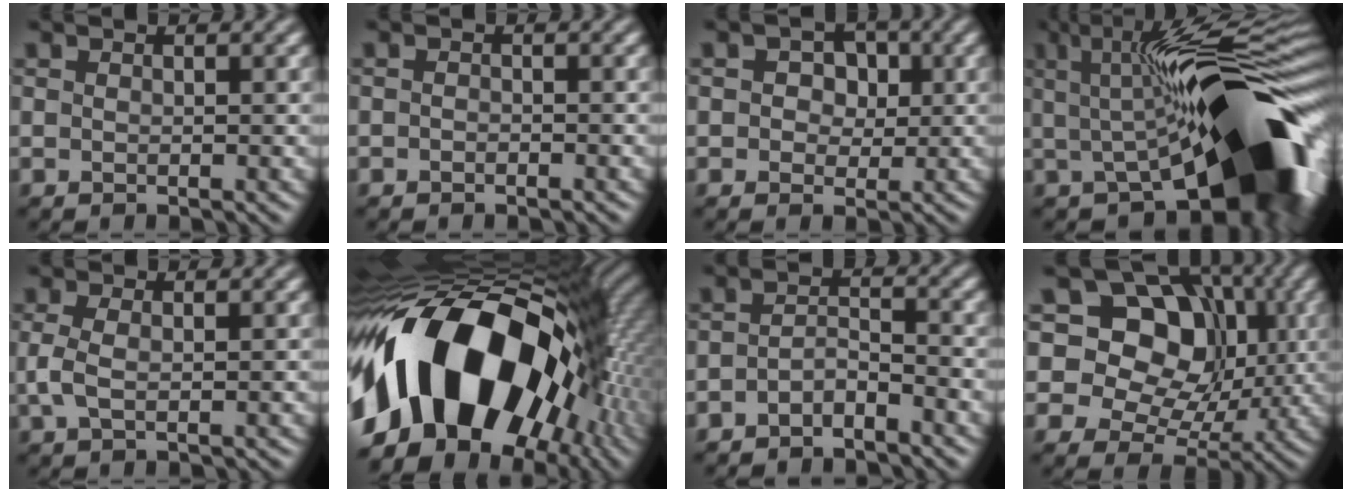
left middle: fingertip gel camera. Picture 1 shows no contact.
{"total": 0.7, "force": [-0.5, 0.4, 0.1], "torque": [-0.003, 0.002, -0.010]}
{"total": 3.0, "force": [0.8, 2.6, 1.3], "torque": [0.001, 0.015, -0.007]}
{"total": 16.8, "force": [-1.2, 6.3, 15.6], "torque": [-0.194, 0.013, -0.015]}
{"total": 2.1, "force": [-0.2, 1.1, 1.8], "torque": [-0.048, -0.004, -0.004]}
{"total": 19.1, "force": [-3.6, 11.8, 14.6], "torque": [-0.266, 0.005, -0.074]}
{"total": 2.3, "force": [-1.8, 0.9, 1.1], "torque": [-0.024, 0.008, -0.041]}
{"total": 12.3, "force": [3.3, 9.9, 6.6], "torque": [-0.100, 0.043, 0.021]}